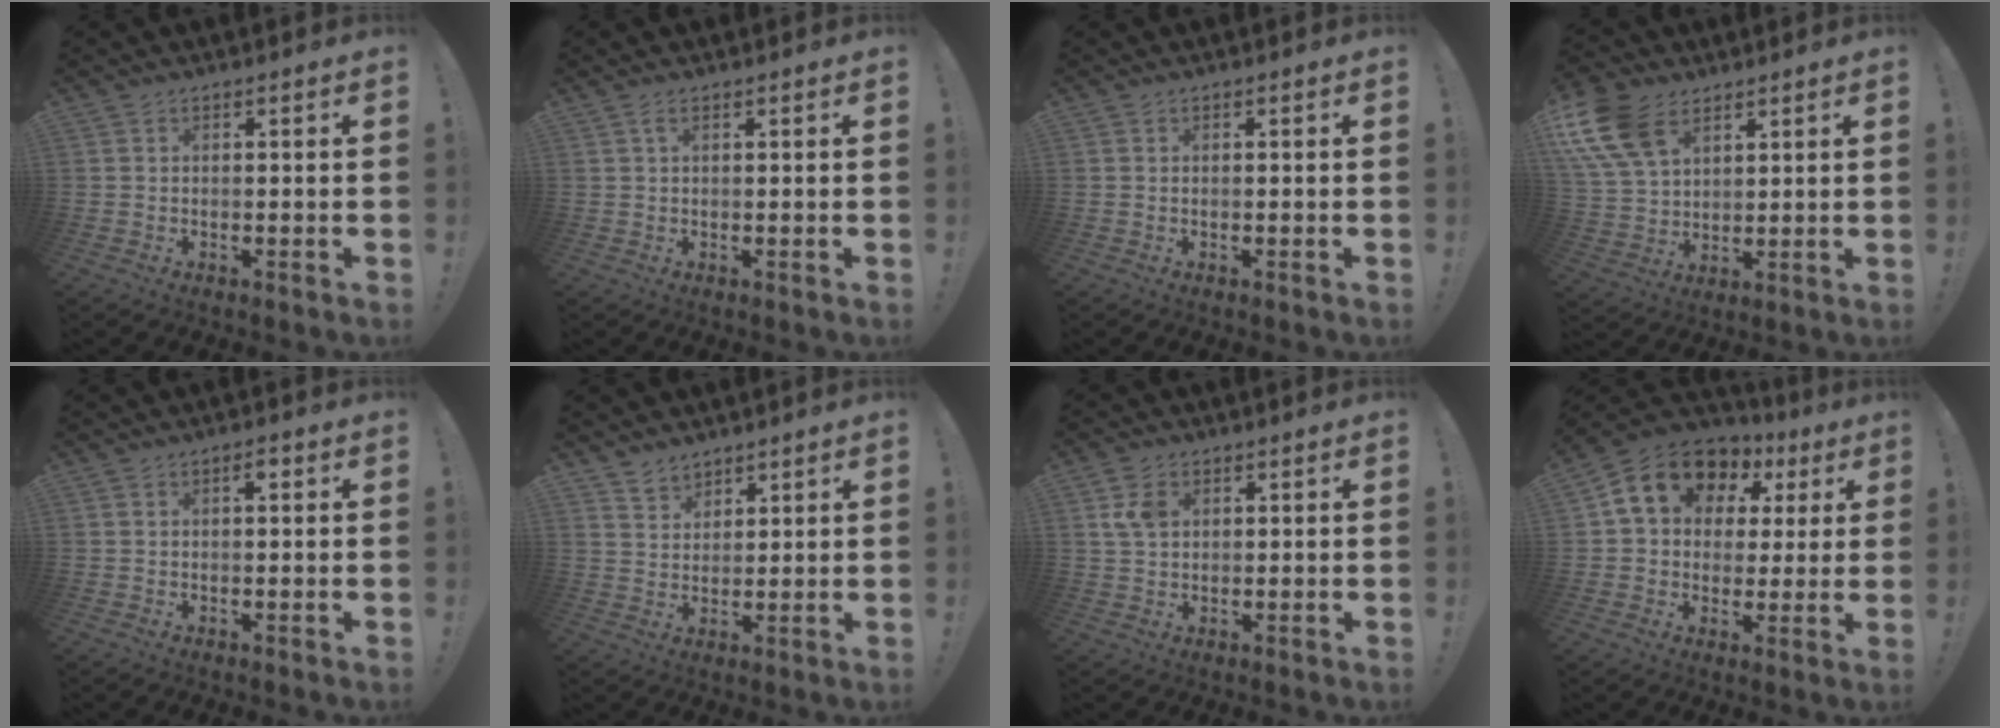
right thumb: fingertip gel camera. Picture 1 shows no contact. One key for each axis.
{"total": 1.4, "fx": 0.6, "fy": 0.5, "fz": 1.1, "tx": -0.025, "ty": 0.002, "tz": 0.011}
{"total": 0.0}
{"total": 15.0, "fx": 7.9, "fy": 9.5, "fz": 8.6, "tx": -0.179, "ty": -0.033, "tz": 0.152}
{"total": 1.6, "fx": 0.6, "fy": 0.5, "fz": 1.4, "tx": -0.018, "ty": 0.000, "tz": 0.006}
{"total": 4.9, "fx": 4.3, "fy": 2.4, "fz": 0.2, "tx": -0.007, "ty": -0.033, "tz": 0.082}
{"total": 5.8, "fx": 1.8, "fy": 4.1, "fz": 3.7, "tx": -0.062, "ty": 0.008, "tz": 0.037}
{"total": 14.9, "fx": 6.9, "fy": 11.0, "fz": 7.3, "tx": -0.115, "ty": -0.028, "tz": 0.134}